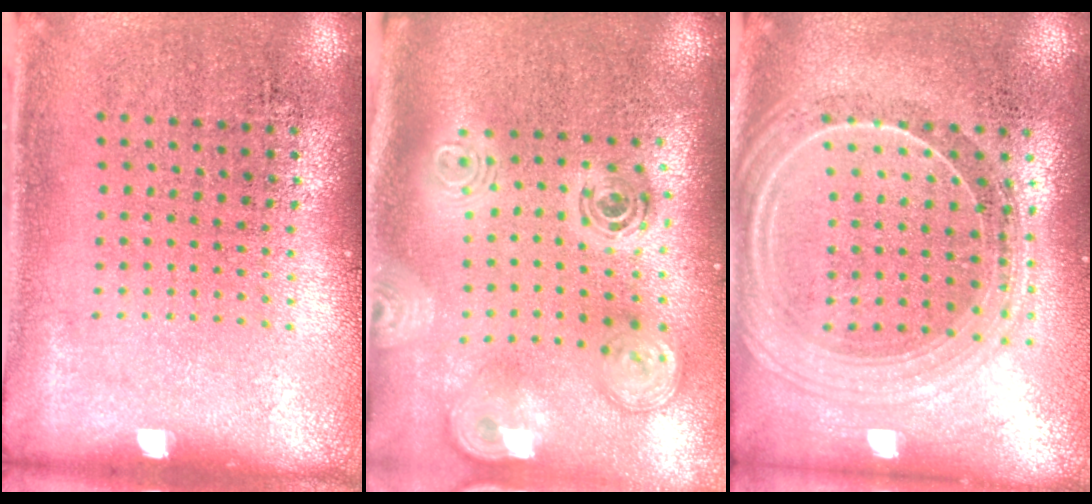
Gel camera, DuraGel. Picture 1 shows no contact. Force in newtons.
{"total": 3.0, "press": 2.0, "slide": 2.1}
{"total": 2.2, "press": 2.0, "slide": 1.1}